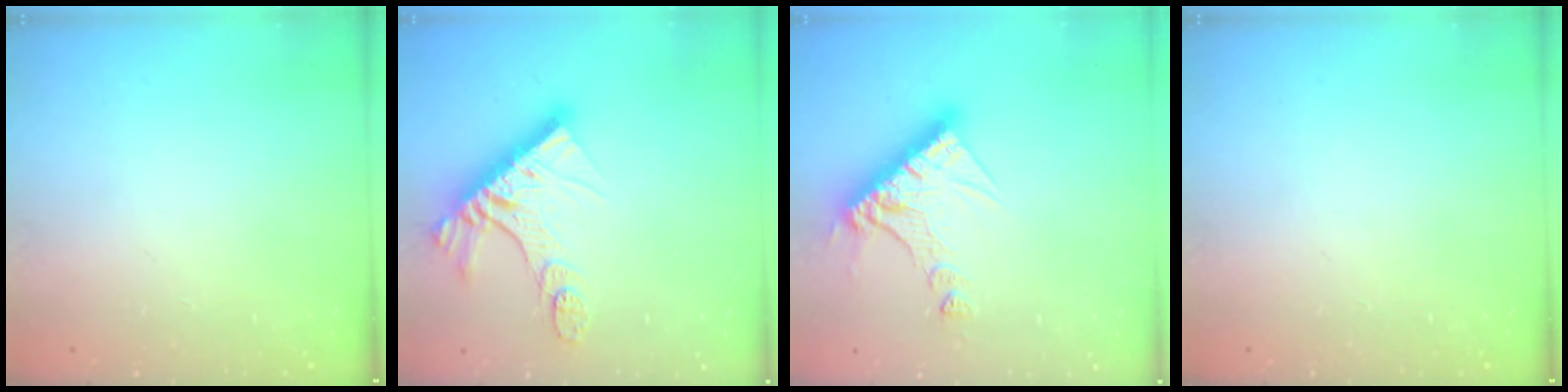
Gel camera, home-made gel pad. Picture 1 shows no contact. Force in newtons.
{"total": 13.2, "press": 13.1, "slide": 1.2}
{"total": 13.4, "press": 13.4, "slide": 1.3}
{"total": 0.0}